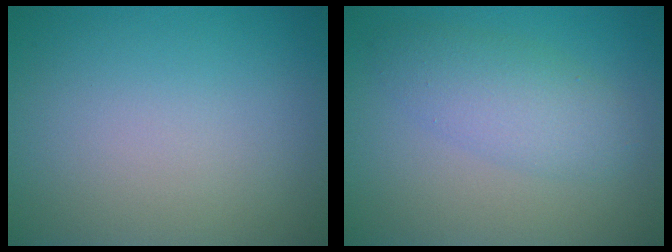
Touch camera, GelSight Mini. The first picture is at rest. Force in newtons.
{"total": 3.7, "press": 3.7, "slide": 0.1}